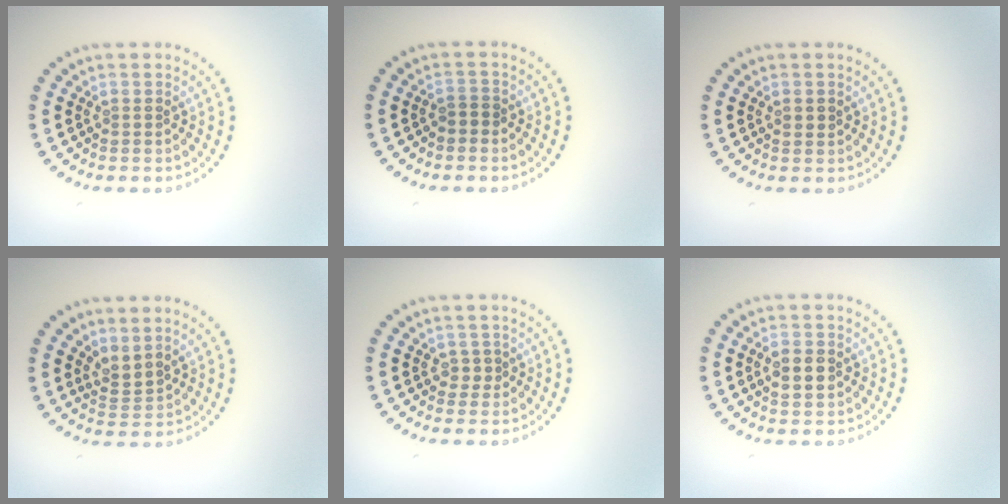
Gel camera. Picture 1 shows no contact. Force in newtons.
{"total": 1.1, "press": 1.0, "slide": 0.3}
{"total": 1.0, "press": 1.0, "slide": 0.1}
{"total": 2.1, "press": 1.3, "slide": 1.6}
{"total": 1.1, "press": 0.9, "slide": 0.6}
{"total": 2.5, "press": 2.5, "slide": 0.2}